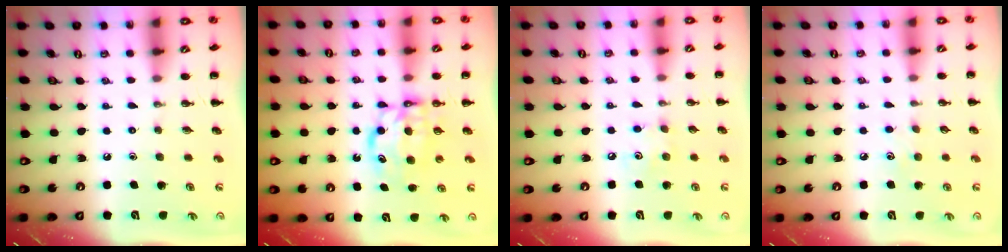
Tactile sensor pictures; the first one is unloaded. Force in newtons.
{"total": 6.8, "press": 6.8, "slide": 0.6}
{"total": 4.4, "press": 4.3, "slide": 1.0}
{"total": 5.0, "press": 4.8, "slide": 1.3}